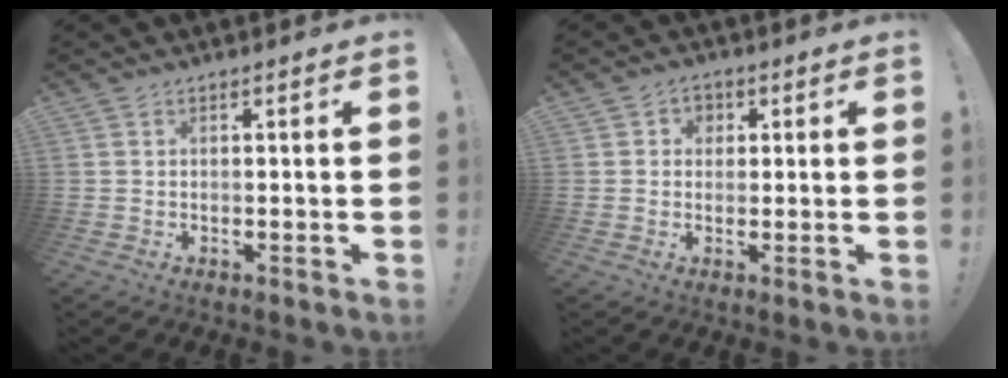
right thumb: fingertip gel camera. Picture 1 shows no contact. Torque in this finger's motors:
{"motor_torque": [0.11, 0.04, 0.09, -0.02, 0.00]}